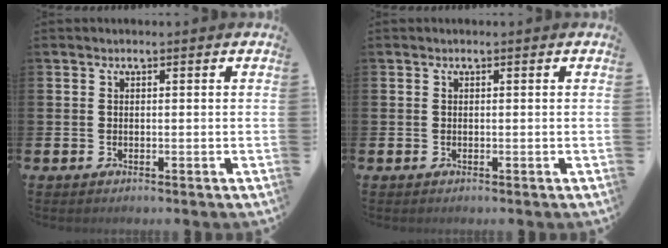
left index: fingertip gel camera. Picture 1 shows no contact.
{"total": 0.0}